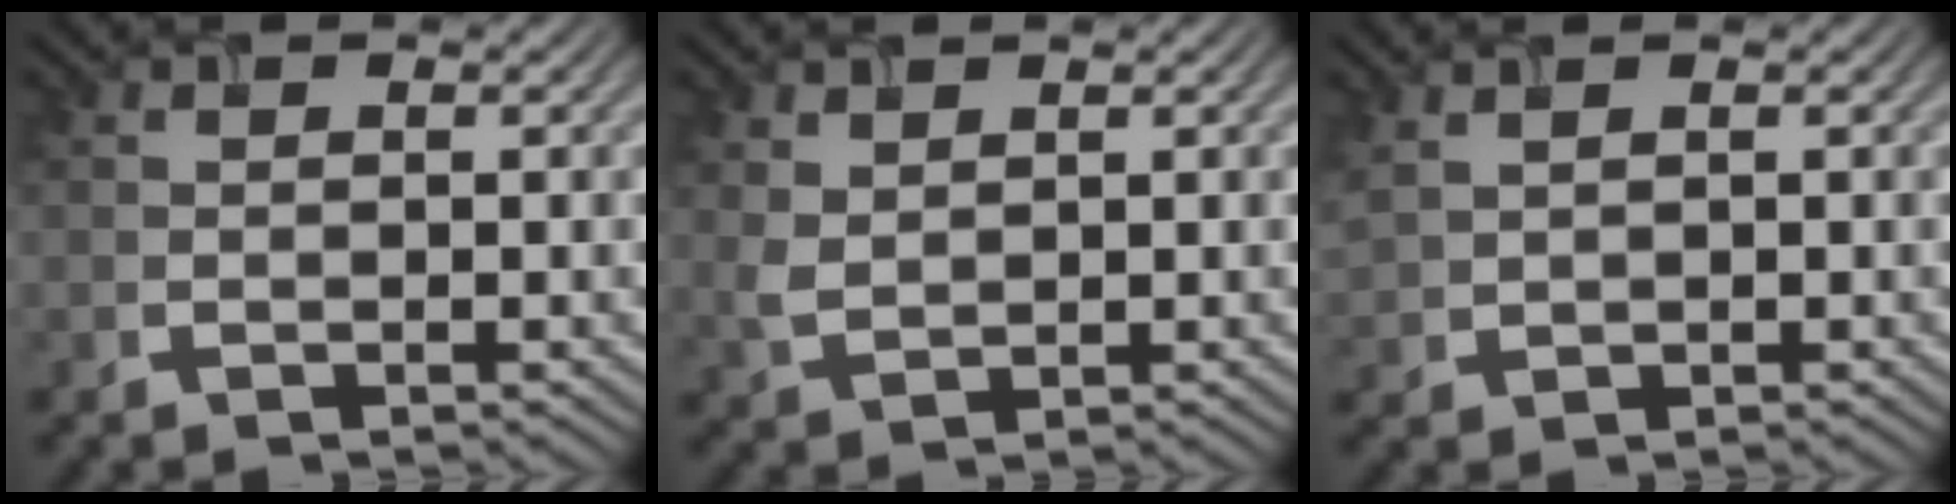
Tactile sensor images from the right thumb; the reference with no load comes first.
{"total": 2.2, "force": [1.4, 1.3, 1.1], "torque": [-0.036, -0.004, 0.035]}
{"total": 1.9, "force": [1.5, 0.7, 1.1], "torque": [-0.034, 0.007, 0.037]}